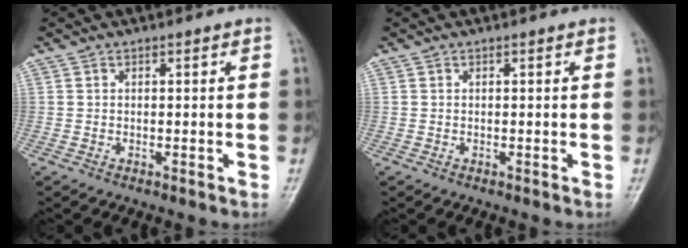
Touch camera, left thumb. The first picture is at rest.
{"total": 0.0}